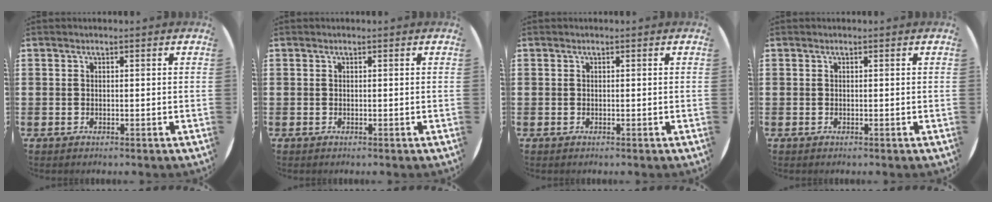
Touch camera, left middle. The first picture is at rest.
{"total": 0.0}
{"total": 0.0}
{"total": 0.0}